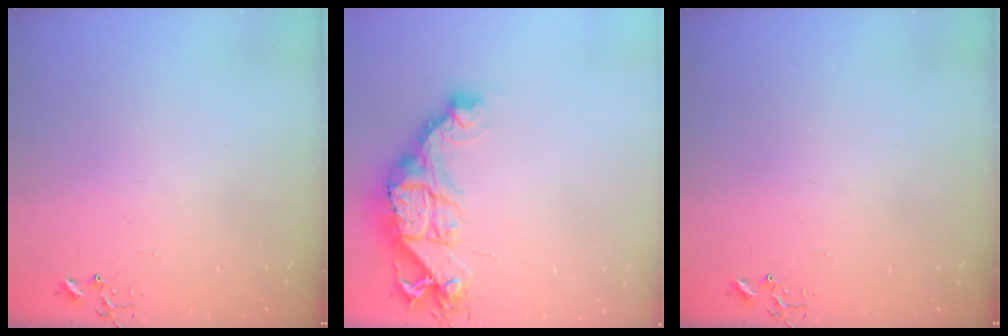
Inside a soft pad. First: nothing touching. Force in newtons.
{"total": 18.1, "press": 18.0, "slide": 2.0}
{"total": 0.0}